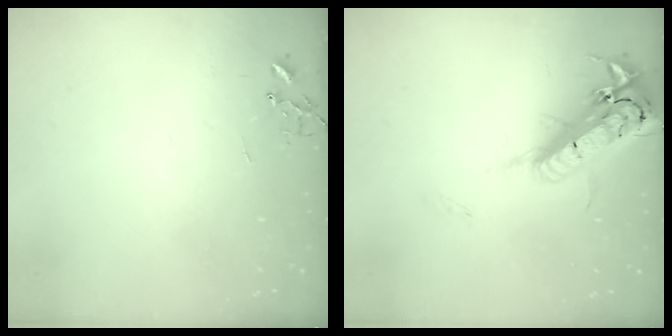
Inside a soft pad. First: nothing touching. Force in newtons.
{"total": 22.8, "press": 22.3, "slide": 4.6}